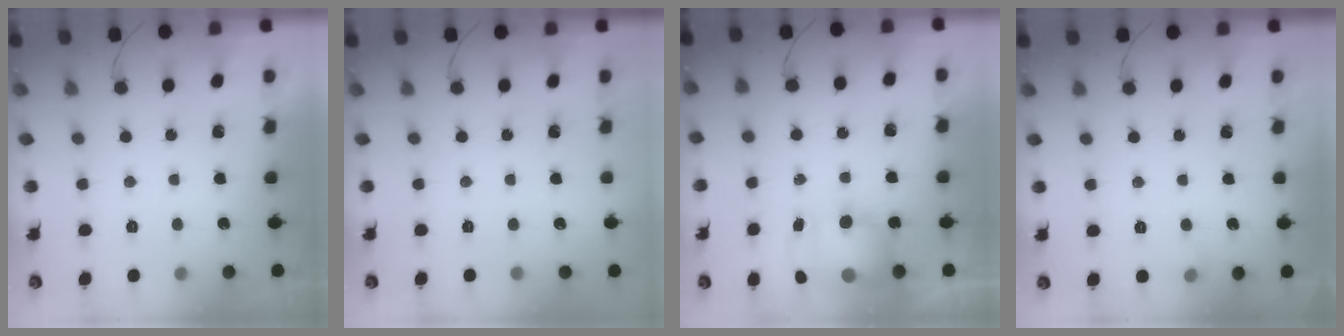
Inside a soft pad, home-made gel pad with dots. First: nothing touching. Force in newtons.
{"total": 0.0}
{"total": 7.3, "press": 7.3, "slide": 0.9}
{"total": 7.7, "press": 3.2, "slide": 7.0}